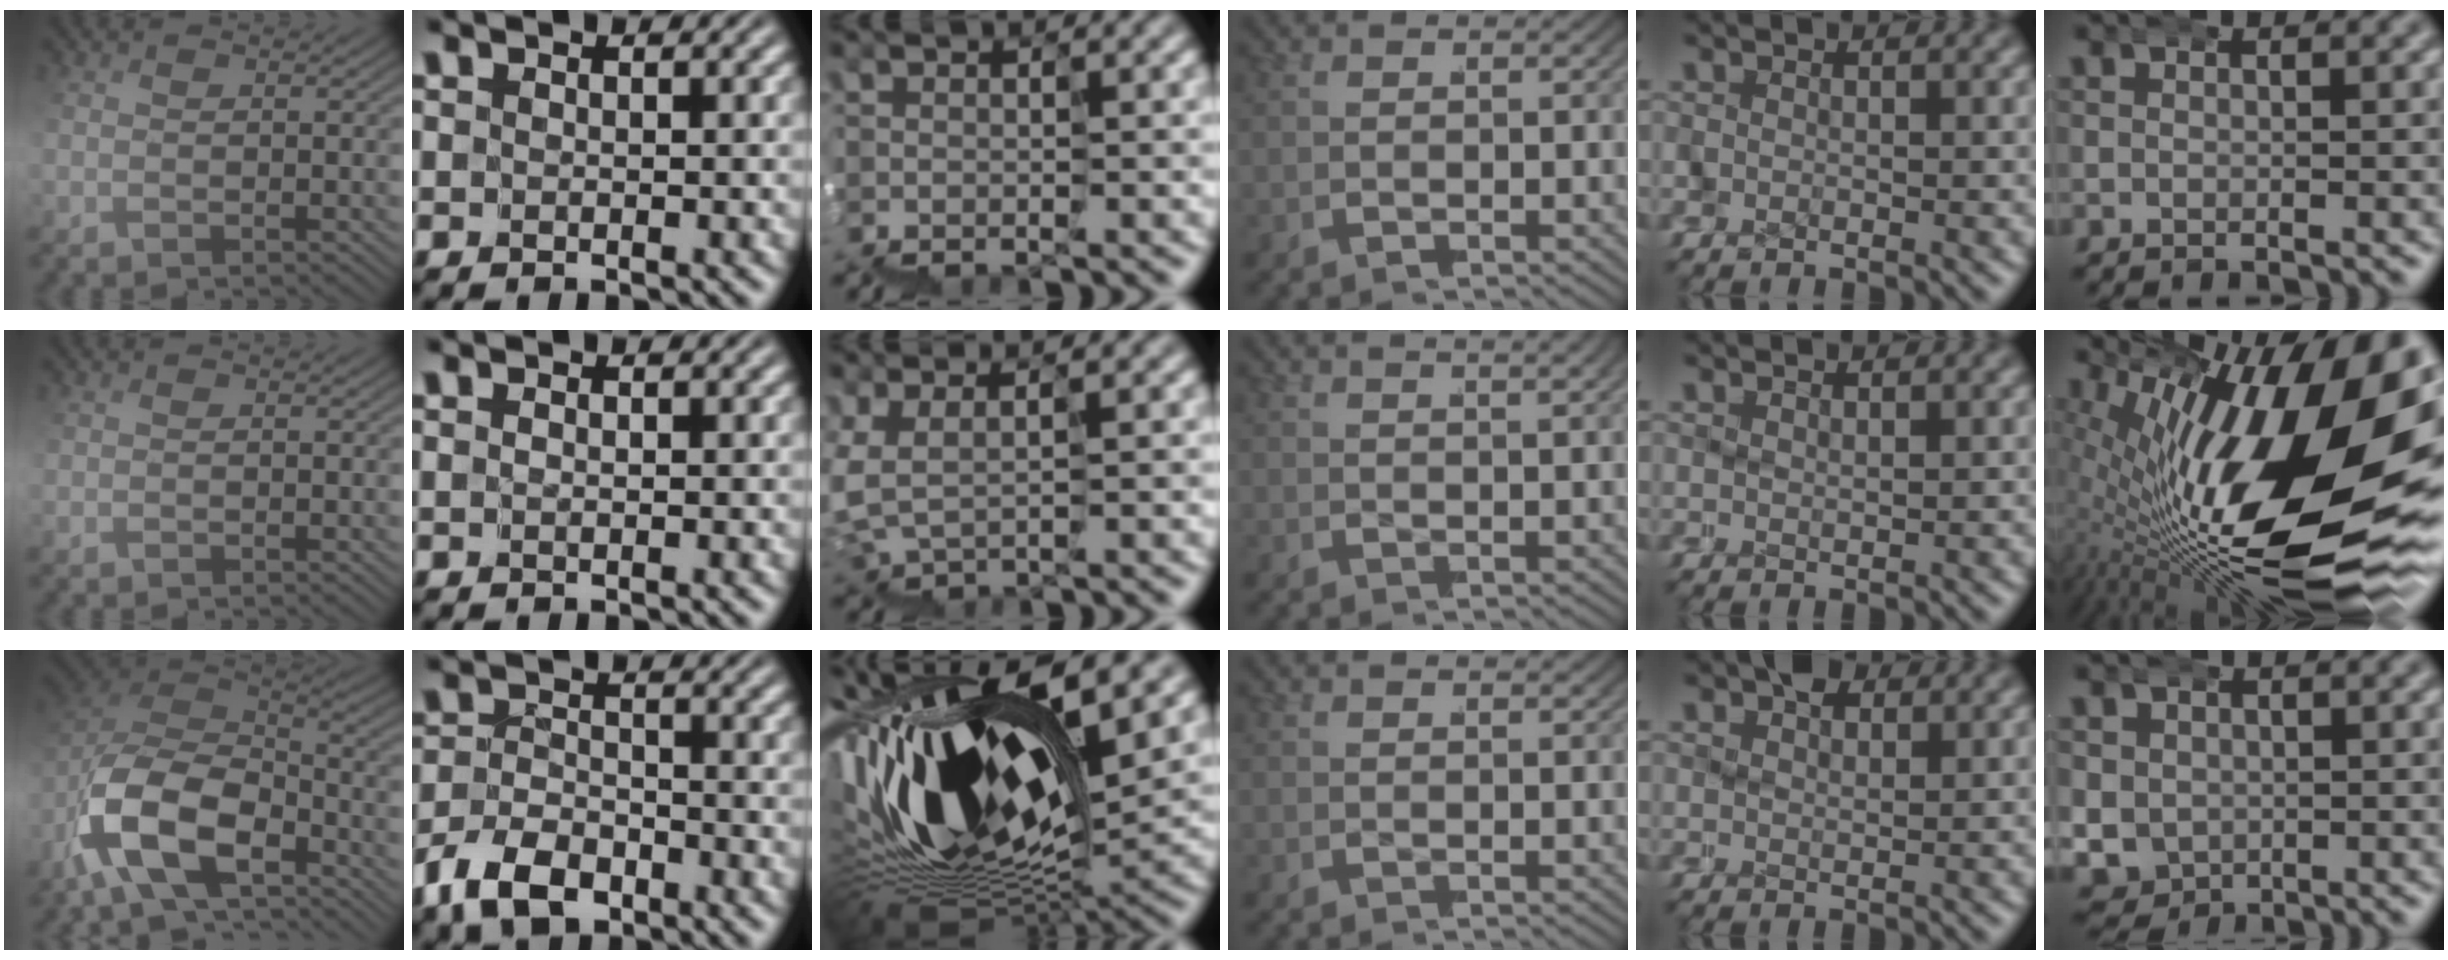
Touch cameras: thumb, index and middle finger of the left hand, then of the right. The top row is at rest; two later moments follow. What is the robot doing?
{"motion": "wrap", "object": "ethernet cable"}